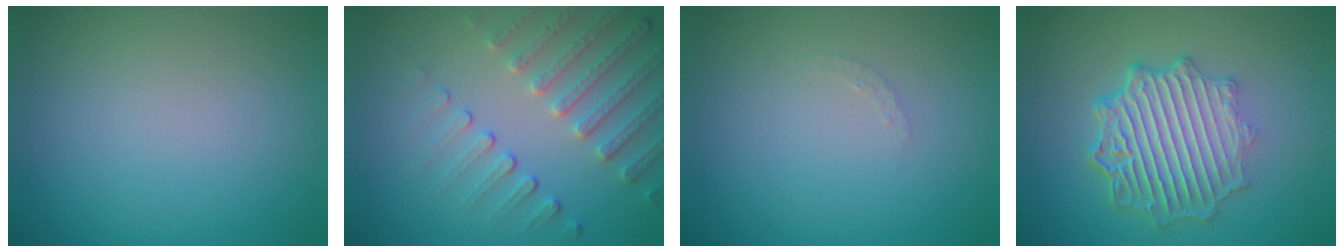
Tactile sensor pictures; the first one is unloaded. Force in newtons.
{"total": 4.7, "press": 3.7, "slide": 2.8}
{"total": 0.7, "press": 0.7, "slide": 0.1}
{"total": 7.1, "press": 5.3, "slide": 4.7}